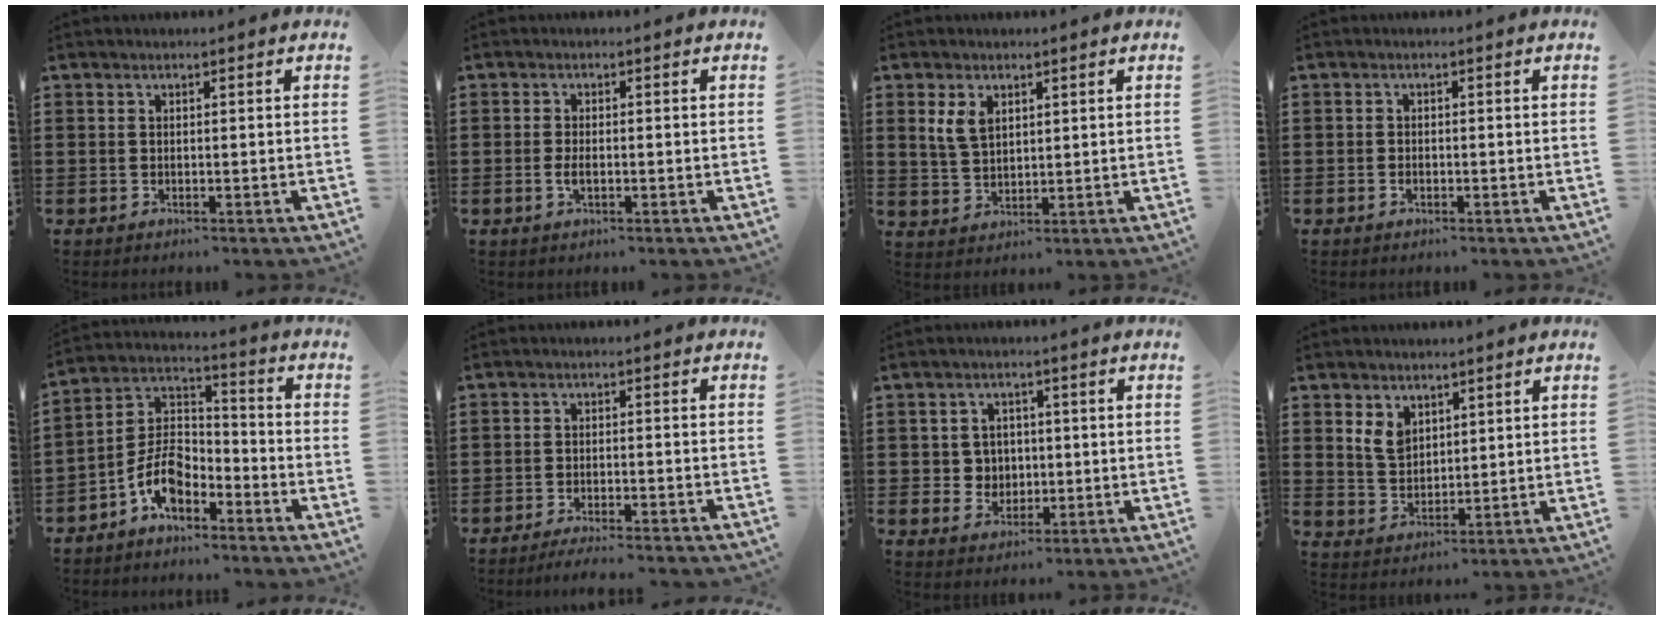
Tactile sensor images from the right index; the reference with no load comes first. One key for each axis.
{"total": 1.7, "fx": -0.3, "fy": 0.7, "fz": 1.6, "tx": -0.036, "ty": -0.003, "tz": -0.007}
{"total": 4.1, "fx": 1.9, "fy": 2.6, "fz": 2.4, "tx": -0.057, "ty": 0.010, "tz": 0.035}
{"total": 0.7, "fx": -0.4, "fy": 0.3, "fz": 0.6, "tx": -0.014, "ty": -0.005, "tz": -0.005}
{"total": 7.6, "fx": -4.5, "fy": 4.0, "fz": 4.6, "tx": -0.111, "ty": -0.004, "tz": -0.092}
{"total": 2.8, "fx": -2.7, "fy": -0.3, "fz": 0.7, "tx": -0.013, "ty": -0.001, "tz": -0.054}
{"total": 3.7, "fx": 0.3, "fy": 3.6, "fz": 0.8, "tx": -0.031, "ty": 0.012, "tz": 0.001}
{"total": 4.3, "fx": 2.3, "fy": 3.1, "fz": 1.9, "tx": -0.049, "ty": 0.011, "tz": 0.044}